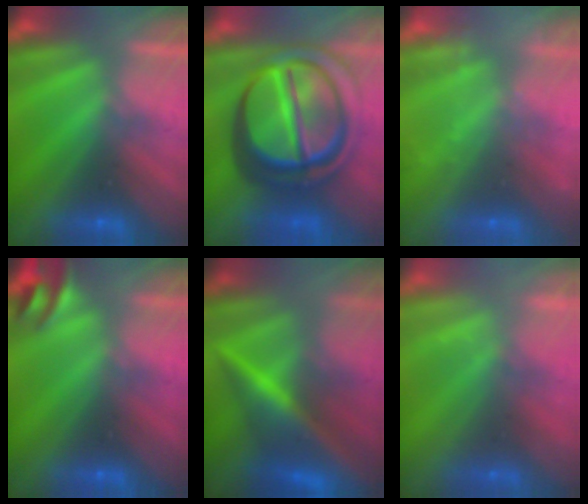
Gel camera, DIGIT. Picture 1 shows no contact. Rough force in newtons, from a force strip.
{"total": 7.0}
{"total": 2.4}
{"total": 2.8}
{"total": 13.7}
{"total": 2.2}